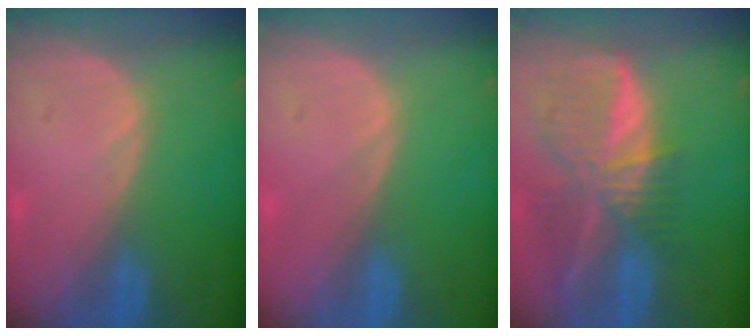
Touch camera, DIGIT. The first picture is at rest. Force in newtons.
{"total": 0.0}
{"total": 9.5, "press": 8.4, "slide": 4.6}